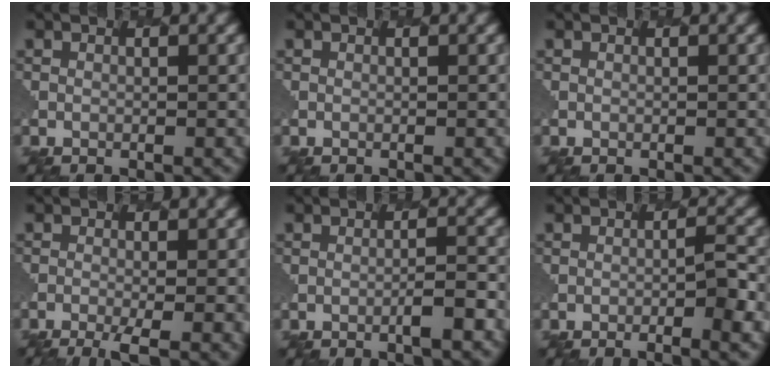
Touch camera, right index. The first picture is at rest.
{"total": 0.0}
{"total": 0.0}
{"total": 3.7, "force": [-2.0, 0.6, 3.1], "torque": [-0.055, 0.001, -0.030]}
{"total": 1.4, "force": [-0.9, -0.1, 1.1], "torque": [-0.028, 0.009, -0.018]}
{"total": 2.9, "force": [-1.4, 0.2, 2.5], "torque": [-0.051, 0.005, -0.022]}